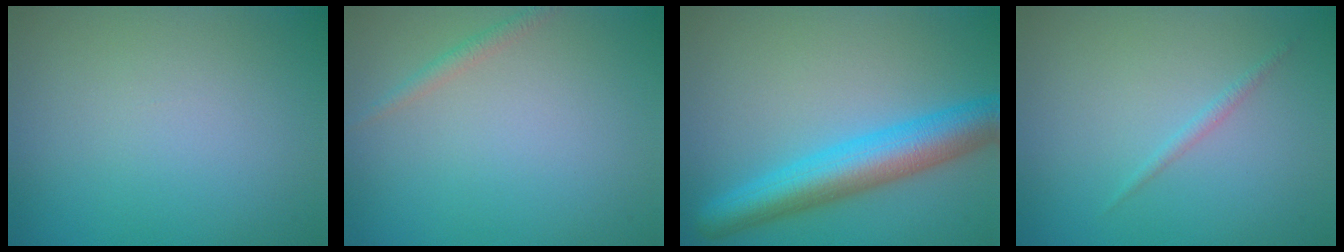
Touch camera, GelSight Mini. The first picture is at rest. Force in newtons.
{"total": 1.0, "press": 1.0, "slide": 0.0}
{"total": 6.7, "press": 6.7, "slide": 0.2}
{"total": 0.7, "press": 0.7, "slide": 0.1}